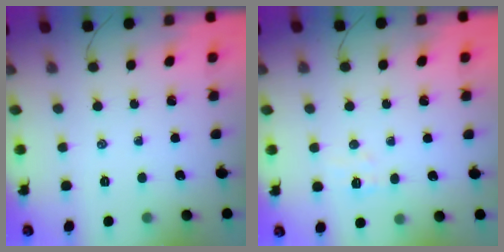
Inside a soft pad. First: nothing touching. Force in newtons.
{"total": 4.2, "press": 4.0, "slide": 1.2}